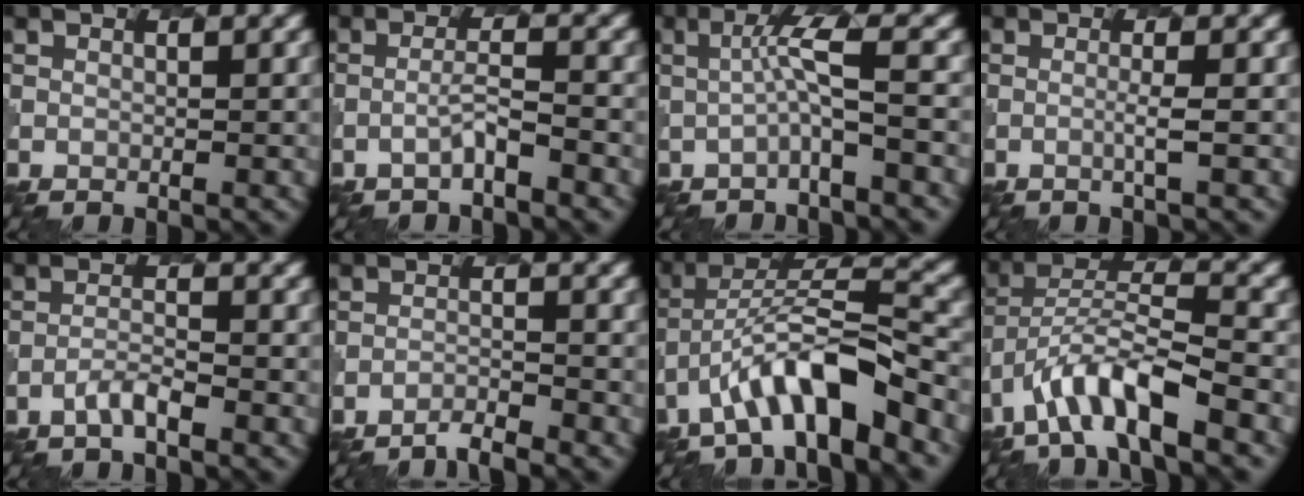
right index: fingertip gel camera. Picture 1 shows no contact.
{"total": 1.7, "force": [-0.8, 0.1, 1.4], "torque": [-0.027, 0.011, -0.019]}
{"total": 3.1, "force": [-0.3, 0.2, 3.1], "torque": [-0.053, 0.010, -0.011]}
{"total": 1.2, "force": [0.1, 0.0, 1.2], "torque": [-0.018, 0.004, -0.007]}
{"total": 1.6, "force": [-1.0, 0.3, 1.2], "torque": [-0.023, 0.007, -0.024]}
{"total": 2.0, "force": [-1.8, 0.2, 0.7], "torque": [-0.003, 0.001, -0.039]}
{"total": 7.9, "force": [-4.3, 2.1, 6.2], "torque": [-0.102, 0.016, -0.070]}
{"total": 7.5, "force": [-4.2, 2.2, 5.8], "torque": [-0.105, 0.008, -0.078]}